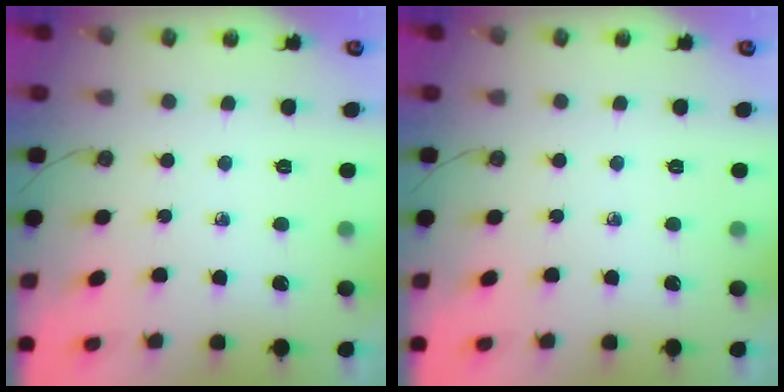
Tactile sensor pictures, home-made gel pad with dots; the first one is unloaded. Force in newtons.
{"total": 0.0}